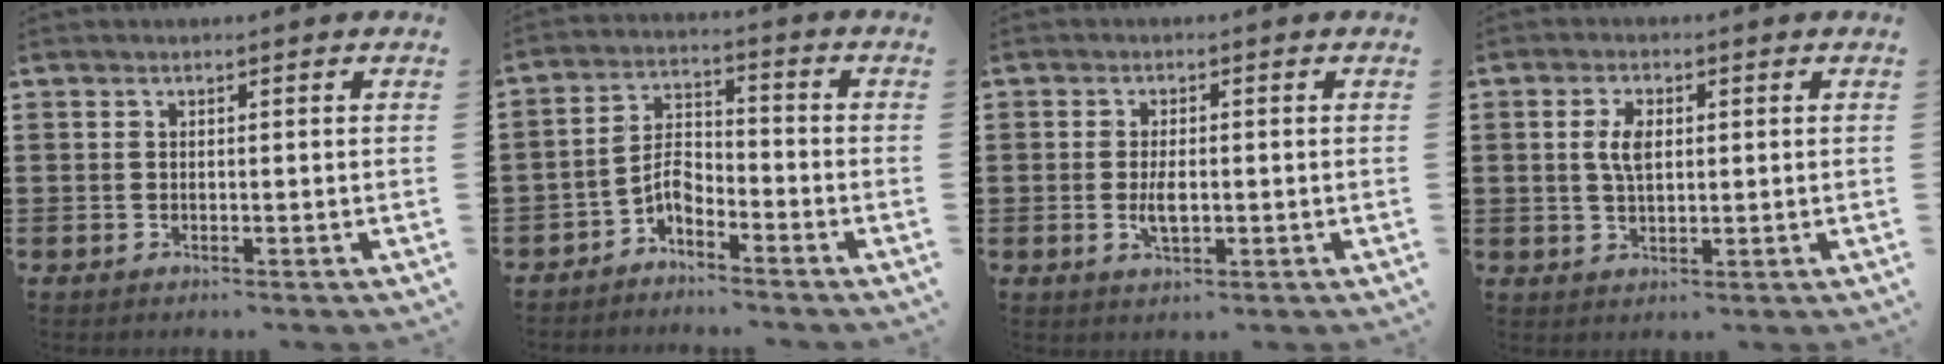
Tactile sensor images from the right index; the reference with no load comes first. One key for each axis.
{"total": 4.2, "fx": -3.1, "fy": 1.7, "fz": 2.2, "tx": -0.050, "ty": 0.004, "tz": -0.063}
{"total": 3.4, "fx": -0.4, "fy": 1.4, "fz": 3.1, "tx": -0.064, "ty": -0.002, "tz": -0.009}
{"total": 4.2, "fx": 0.7, "fy": 2.1, "fz": 3.6, "tx": -0.075, "ty": 0.011, "tz": 0.010}